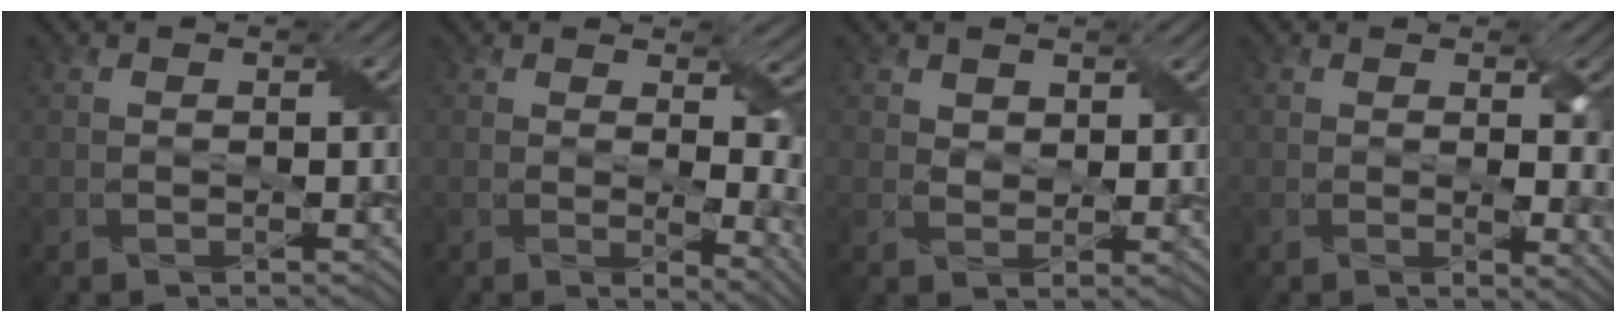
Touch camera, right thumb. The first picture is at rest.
{"total": 7.8, "force": [1.5, 3.6, 6.7], "torque": [-0.094, -0.018, 0.040]}
{"total": 2.3, "force": [1.5, 1.6, 0.8], "torque": [-0.026, -0.002, 0.025]}
{"total": 5.6, "force": [0.9, 2.3, 5.1], "torque": [-0.070, -0.012, 0.024]}